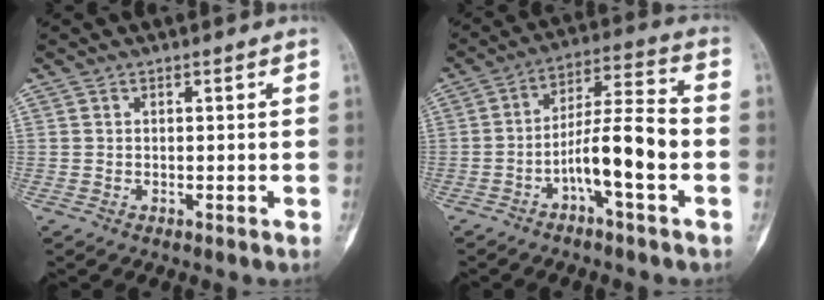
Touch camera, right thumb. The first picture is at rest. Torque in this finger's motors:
{"motor_torque": [0.26, 0.24, 0.33, -0.33, 0.10]}